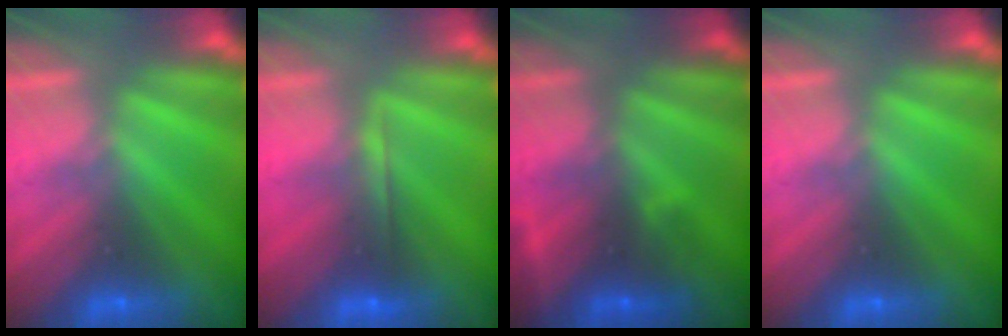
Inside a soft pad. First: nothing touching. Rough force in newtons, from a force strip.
{"total": 1.8}
{"total": 2.7}
{"total": 0.0}